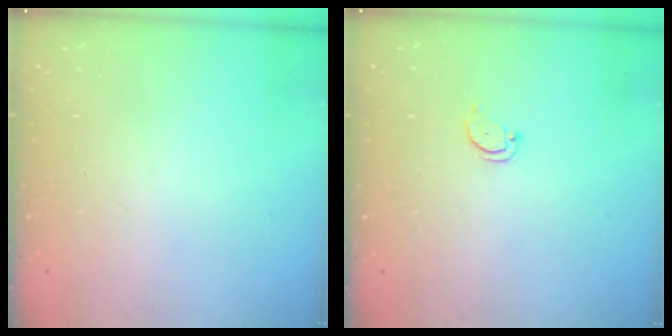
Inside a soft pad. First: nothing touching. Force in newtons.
{"total": 2.2, "press": 2.2, "slide": 0.2}